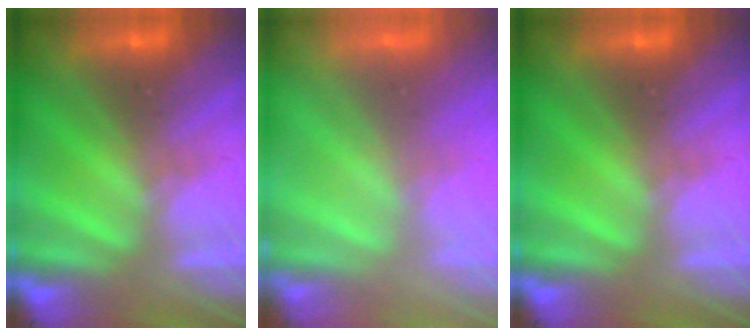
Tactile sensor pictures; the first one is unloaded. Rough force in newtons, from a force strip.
{"total": 8.4}
{"total": 0.0}